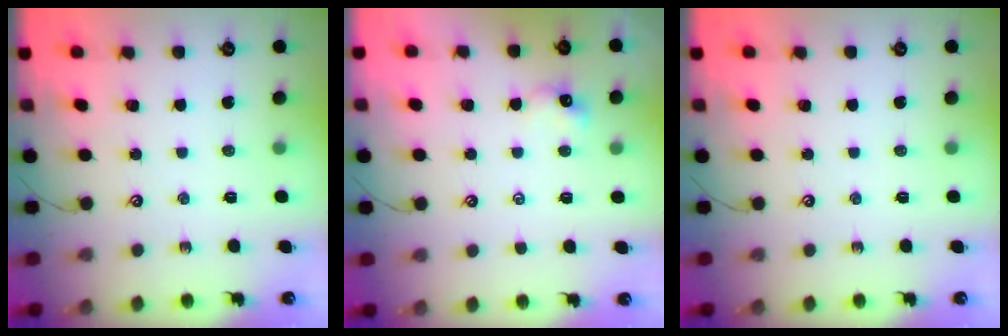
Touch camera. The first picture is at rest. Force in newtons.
{"total": 0.9, "press": 0.9, "slide": 0.2}
{"total": 0.0}